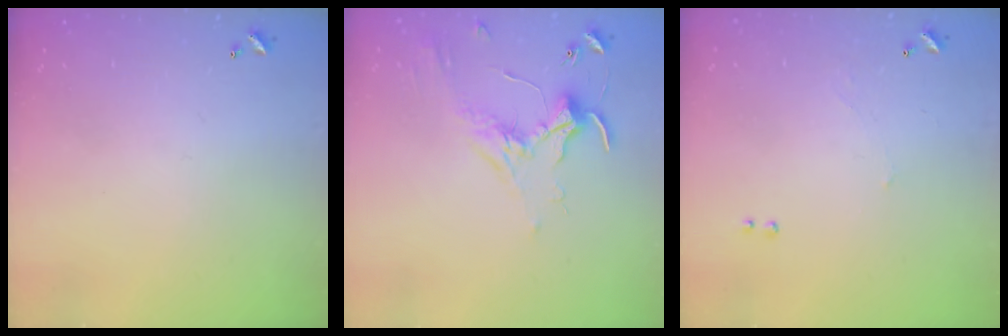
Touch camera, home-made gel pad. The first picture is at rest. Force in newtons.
{"total": 1.8, "press": 1.8, "slide": 0.4}
{"total": 1.3, "press": 1.0, "slide": 0.7}